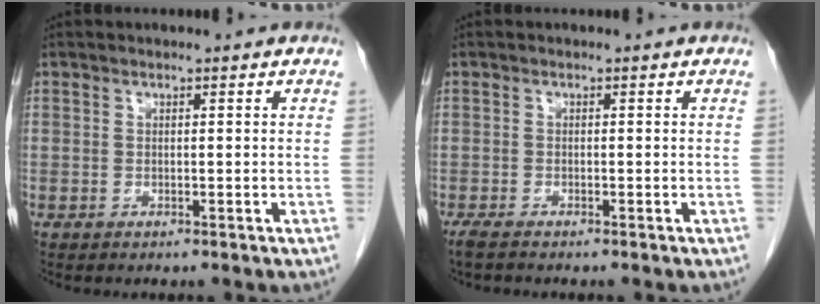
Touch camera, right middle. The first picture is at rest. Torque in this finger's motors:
{"motor_torque": [0.61, -0.86, -0.01, 0.02]}